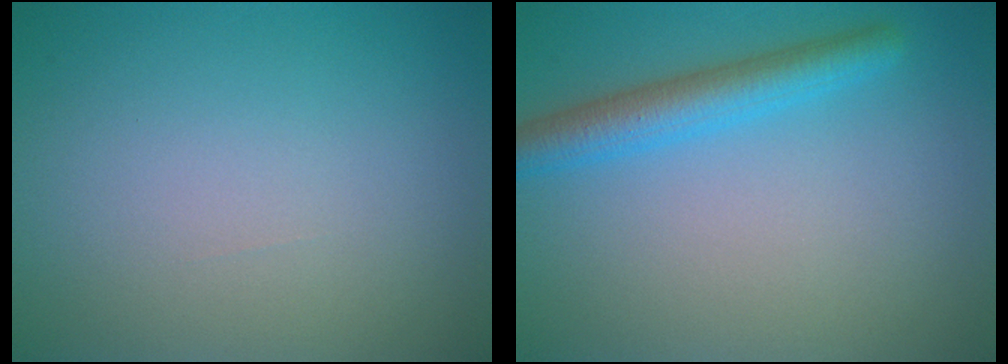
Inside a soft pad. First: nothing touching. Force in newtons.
{"total": 3.7, "press": 3.7, "slide": 0.2}